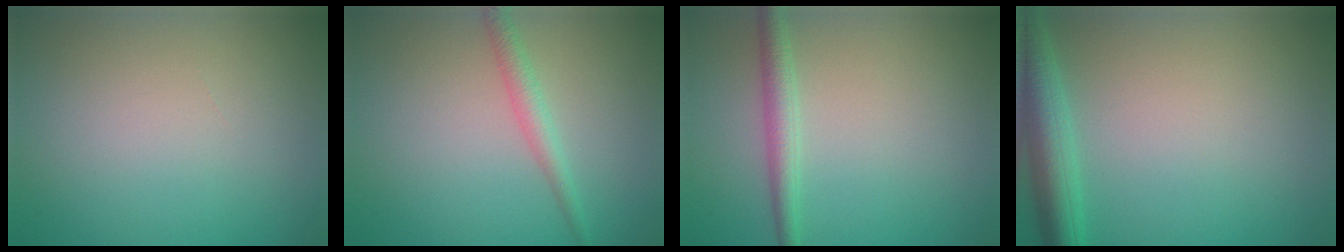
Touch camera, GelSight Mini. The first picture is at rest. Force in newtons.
{"total": 1.9, "press": 1.9, "slide": 0.1}
{"total": 2.4, "press": 2.4, "slide": 0.0}
{"total": 4.5, "press": 4.5, "slide": 0.2}